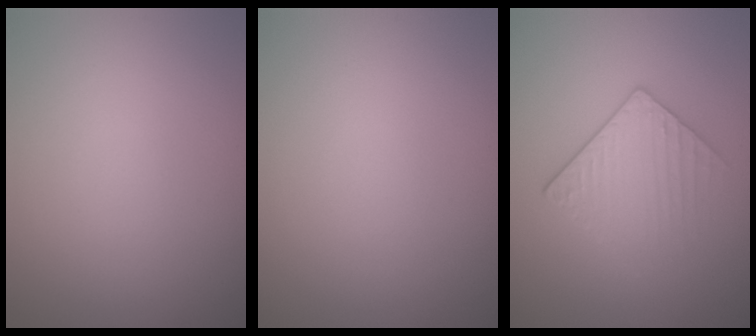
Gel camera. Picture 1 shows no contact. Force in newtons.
{"total": 0.0}
{"total": 2.1, "press": 1.8, "slide": 1.1}